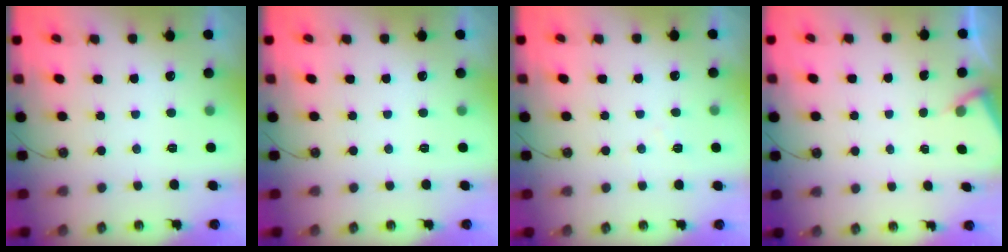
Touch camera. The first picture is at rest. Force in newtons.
{"total": 0.0}
{"total": 4.4, "press": 4.4, "slide": 0.6}
{"total": 2.3, "press": 2.3, "slide": 0.4}